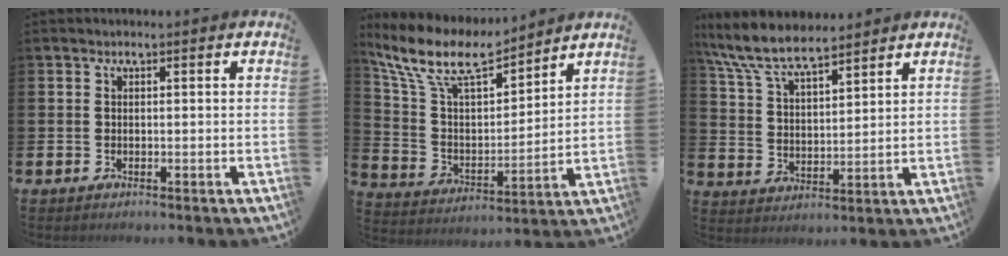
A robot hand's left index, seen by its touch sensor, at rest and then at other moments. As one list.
[{"total": 10.3, "force": [9.0, 2.6, 4.3], "torque": [-0.126, -0.055, 0.157]}, {"total": 8.4, "force": [7.6, 1.7, 3.1], "torque": [-0.090, -0.033, 0.138]}]